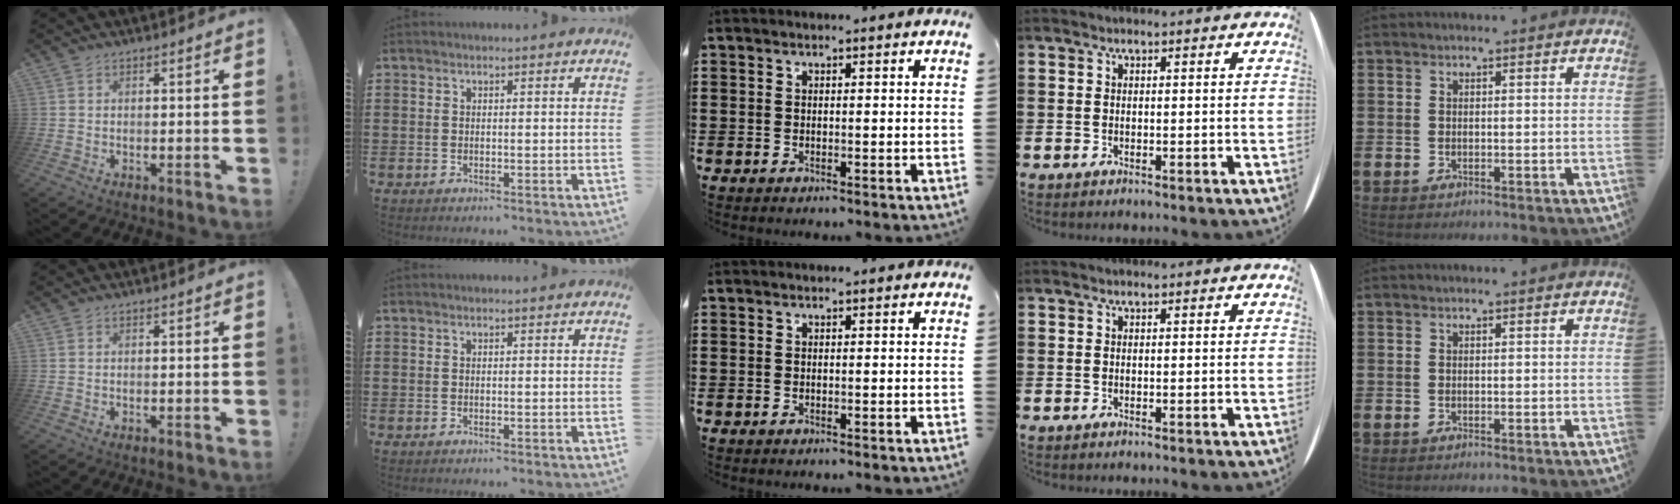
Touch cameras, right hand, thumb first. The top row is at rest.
{}